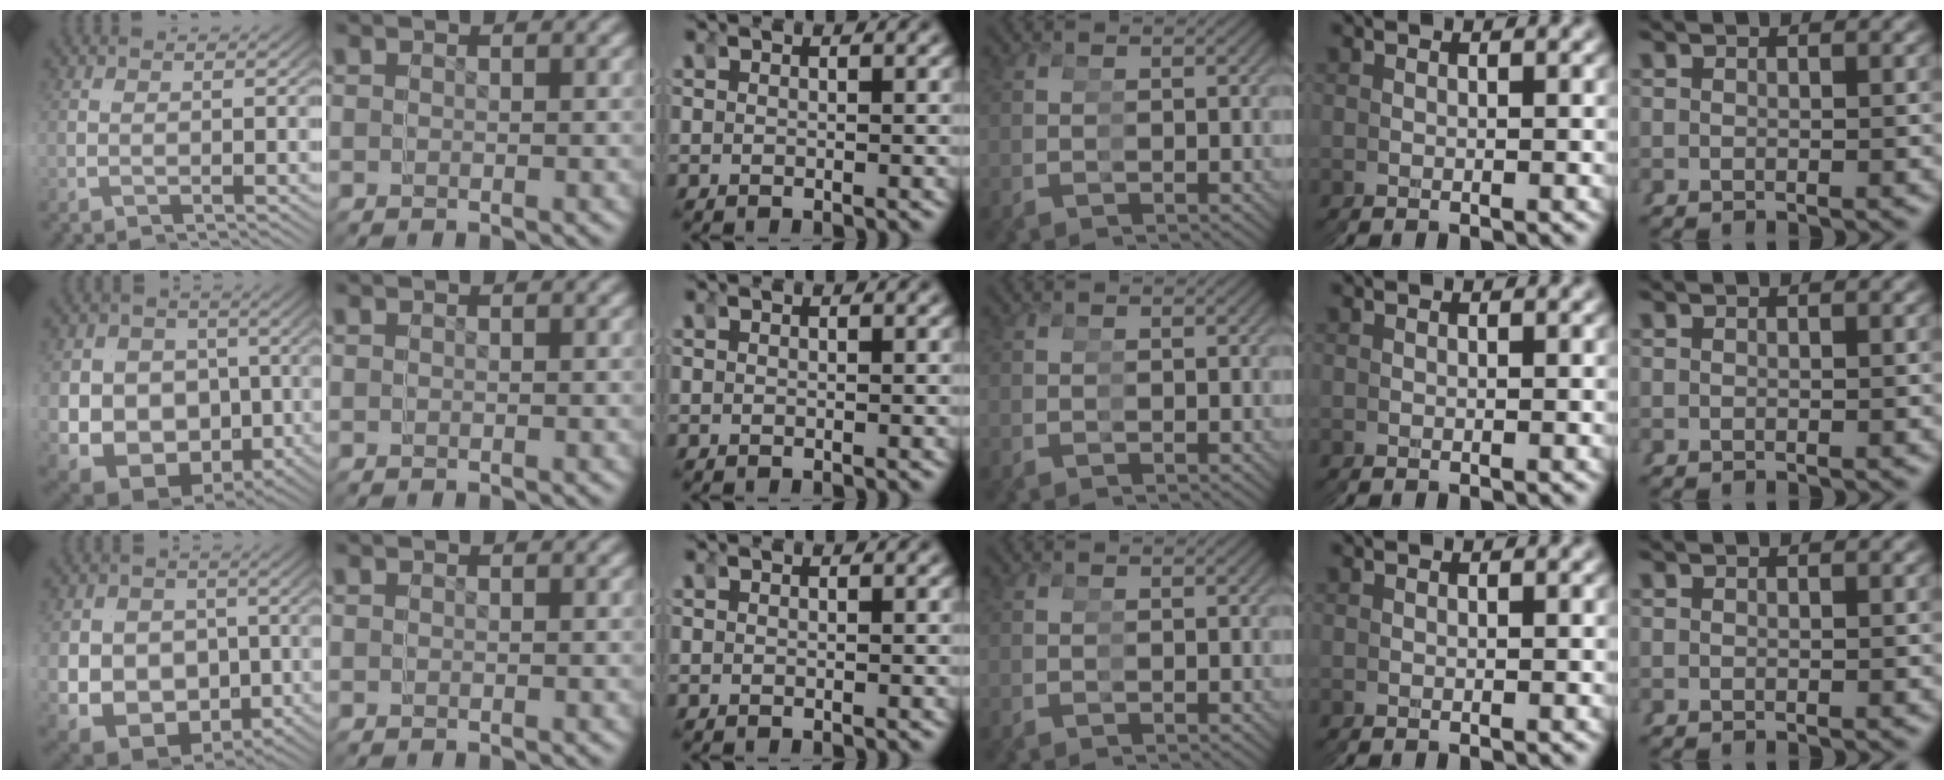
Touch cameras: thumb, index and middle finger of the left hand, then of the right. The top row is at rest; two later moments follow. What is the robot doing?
{"motion": "grasp_and_lifting", "object": "bandage"}